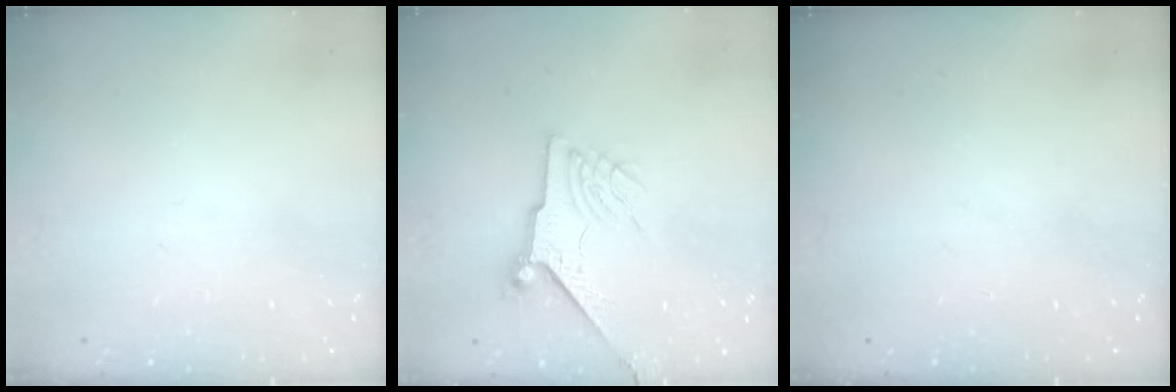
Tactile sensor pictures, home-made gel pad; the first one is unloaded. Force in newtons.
{"total": 7.0, "press": 6.9, "slide": 1.0}
{"total": 0.0}